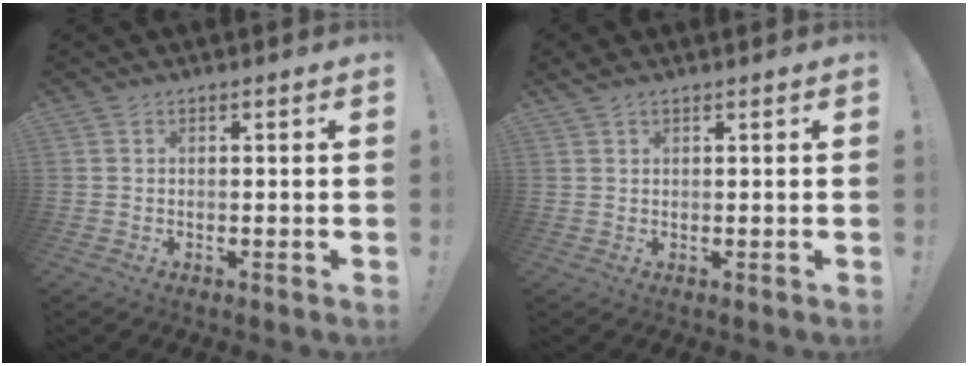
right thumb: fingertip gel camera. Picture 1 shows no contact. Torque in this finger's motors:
{"motor_torque": [-0.65, 0.78, 0.20, 0.07, 0.01]}